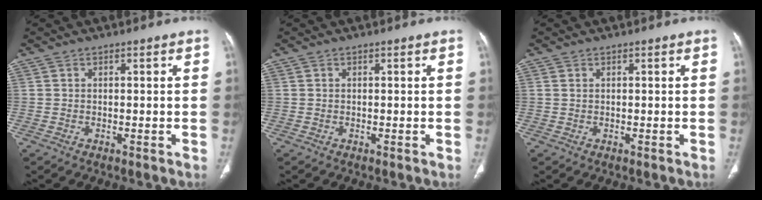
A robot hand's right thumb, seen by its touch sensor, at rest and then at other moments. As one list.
[{"total": 0.0}, {"total": 0.6, "force": [0.3, 0.4, 0.3], "torque": [-0.008, 0.004, 0.008]}]